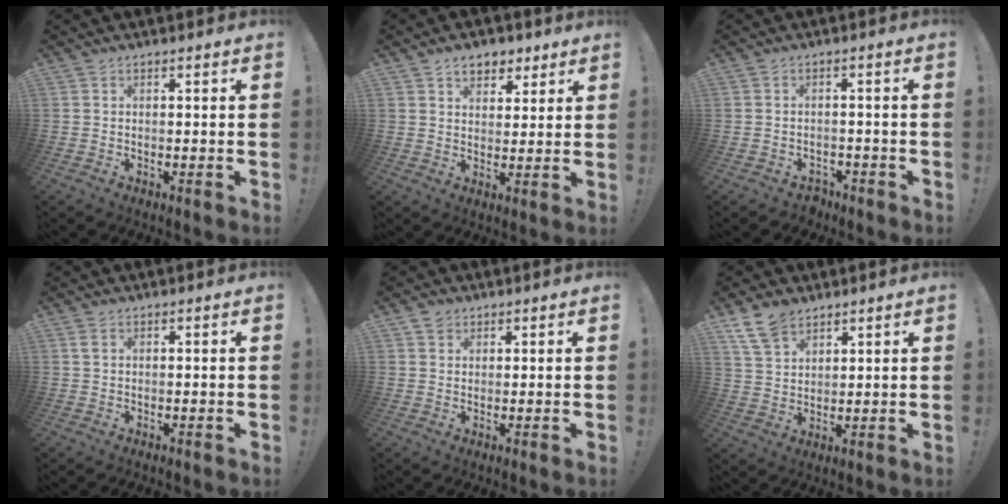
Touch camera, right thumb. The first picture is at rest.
{"total": 6.8, "force": [4.2, 4.8, 2.5], "torque": [-0.024, -0.019, 0.076]}
{"total": 2.5, "force": [-1.5, 1.7, 1.0], "torque": [-0.013, 0.003, -0.025]}
{"total": 1.2, "force": [0.6, 0.6, 0.8], "torque": [-0.009, 0.000, 0.009]}
{"total": 2.2, "force": [1.4, 1.7, 0.1], "torque": [0.001, -0.003, 0.024]}
{"total": 8.8, "force": [6.3, 4.8, 3.7], "torque": [-0.076, -0.023, 0.126]}